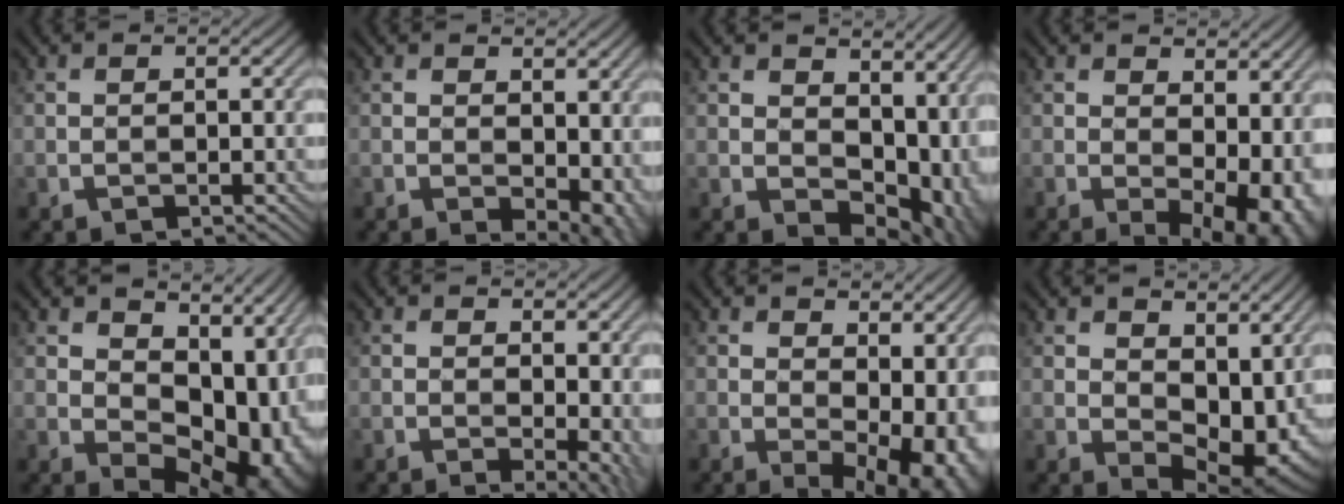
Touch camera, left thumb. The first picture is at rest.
{"total": 6.1, "force": [0.1, 3.6, 4.9], "torque": [-0.058, -0.010, 0.011]}
{"total": 11.6, "force": [3.0, 7.6, 8.2], "torque": [-0.109, -0.016, 0.067]}
{"total": 12.4, "force": [0.0, 7.1, 10.2], "torque": [-0.118, -0.018, 0.037]}
{"total": 13.2, "force": [2.7, 9.0, 9.3], "torque": [-0.129, -0.015, 0.065]}
{"total": 5.8, "force": [0.2, 2.9, 5.0], "torque": [-0.061, -0.005, 0.008]}
{"total": 13.7, "force": [0.3, 7.9, 11.1], "torque": [-0.123, -0.019, 0.043]}
{"total": 11.3, "force": [3.5, 6.7, 8.4], "torque": [-0.132, -0.015, 0.073]}